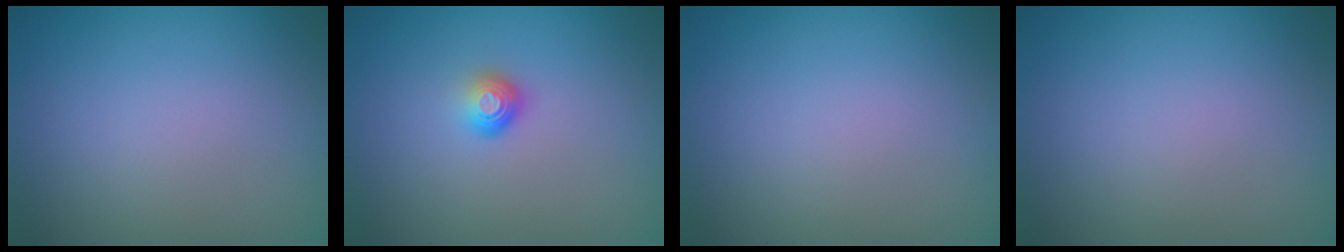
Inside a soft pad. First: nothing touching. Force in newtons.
{"total": 1.6, "press": 1.1, "slide": 1.1}
{"total": 0.0}
{"total": 0.0}